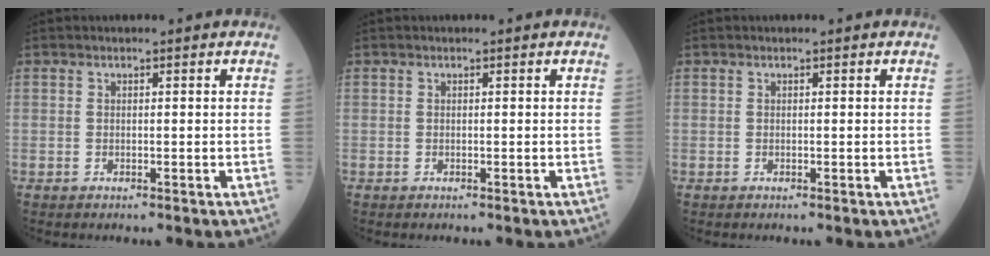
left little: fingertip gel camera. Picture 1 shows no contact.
{"total": 0.0}
{"total": 0.0}